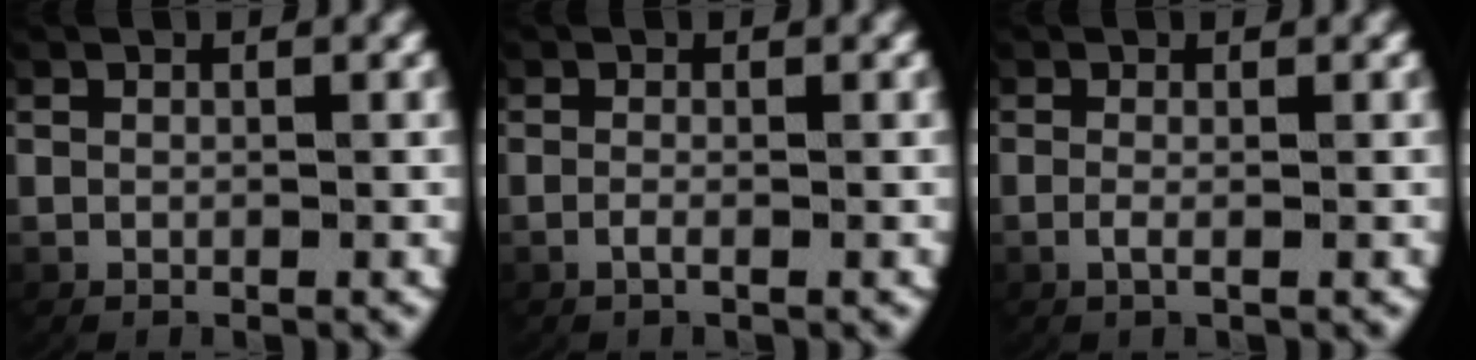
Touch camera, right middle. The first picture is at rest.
{"total": 0.9, "force": [-0.7, 0.1, 0.6], "torque": [-0.022, -0.005, -0.010]}
{"total": 1.0, "force": [-0.5, -0.1, 0.9], "torque": [-0.029, -0.009, -0.005]}